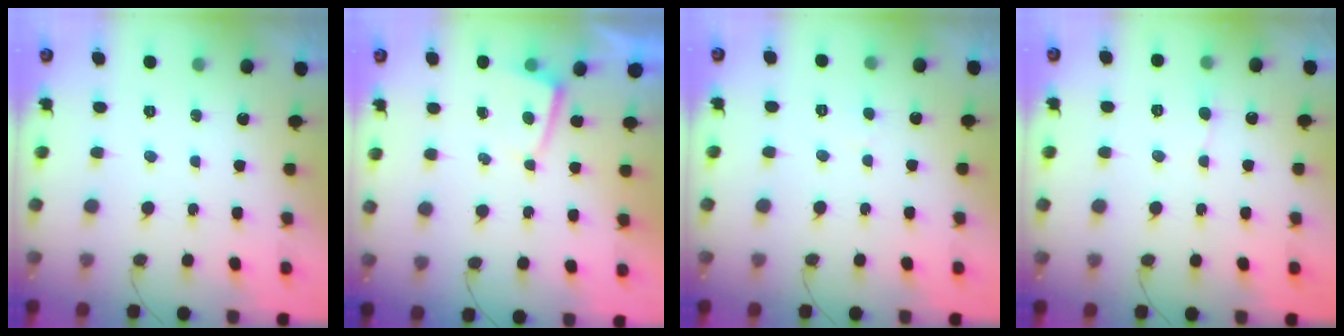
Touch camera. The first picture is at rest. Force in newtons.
{"total": 2.0, "press": 2.0, "slide": 0.3}
{"total": 2.6, "press": 2.6, "slide": 0.2}
{"total": 3.0, "press": 3.0, "slide": 0.4}